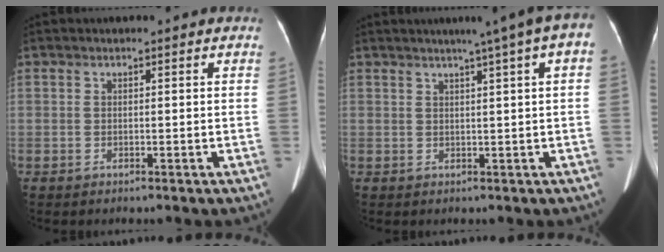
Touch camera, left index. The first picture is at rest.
{"total": 8.0, "force": [4.0, 0.1, 6.9], "torque": [-0.086, 0.027, 0.038]}